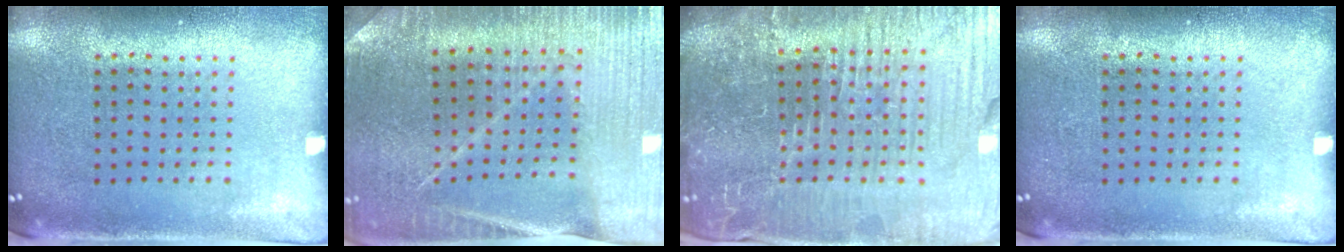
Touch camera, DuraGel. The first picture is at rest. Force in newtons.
{"total": 3.0, "press": 3.0, "slide": 0.3}
{"total": 6.8, "press": 6.1, "slide": 3.0}
{"total": 0.0}